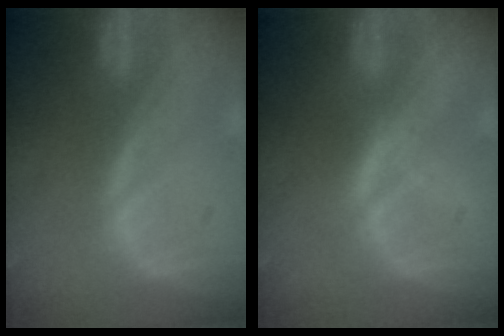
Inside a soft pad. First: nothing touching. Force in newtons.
{"total": 2.1, "press": 2.1, "slide": 0.2}